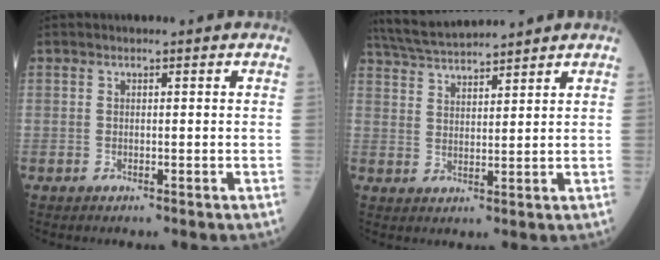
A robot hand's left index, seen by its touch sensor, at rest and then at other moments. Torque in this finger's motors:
{"motor_torque": [0.05, -0.57, 0.05, 0.05]}